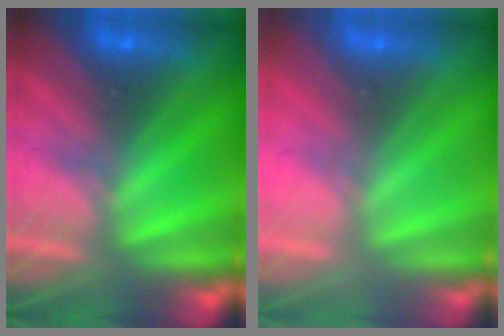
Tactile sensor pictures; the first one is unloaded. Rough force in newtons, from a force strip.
{"total": 3.1}